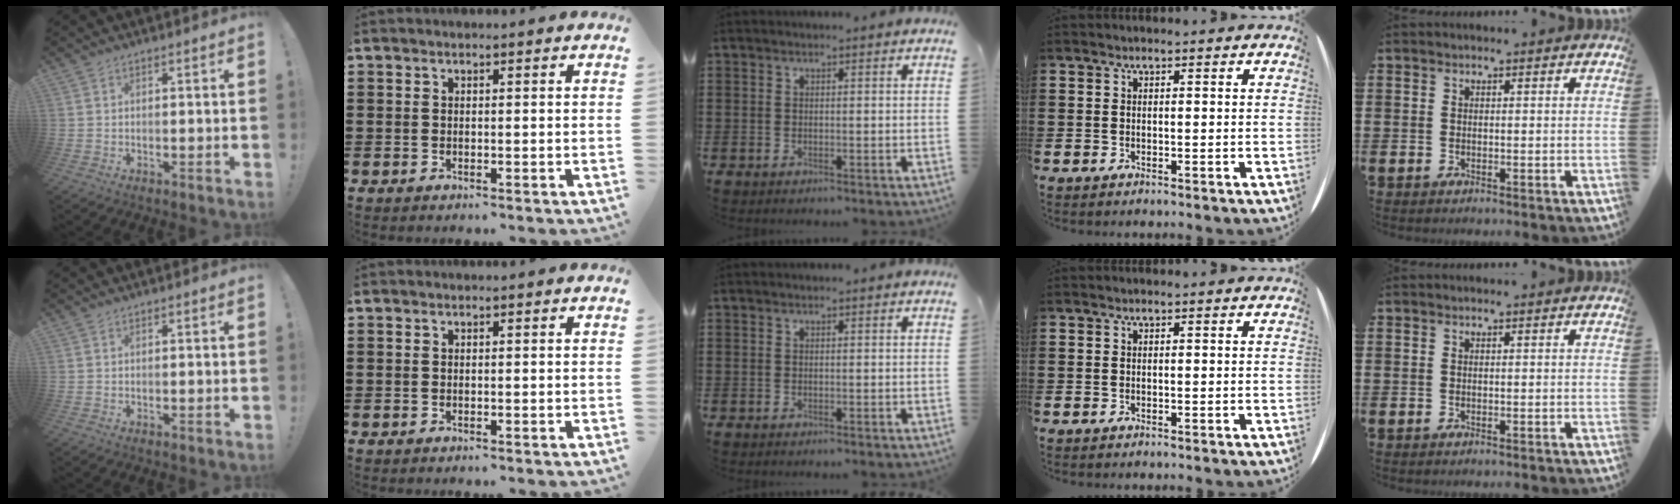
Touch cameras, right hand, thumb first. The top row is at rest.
{}